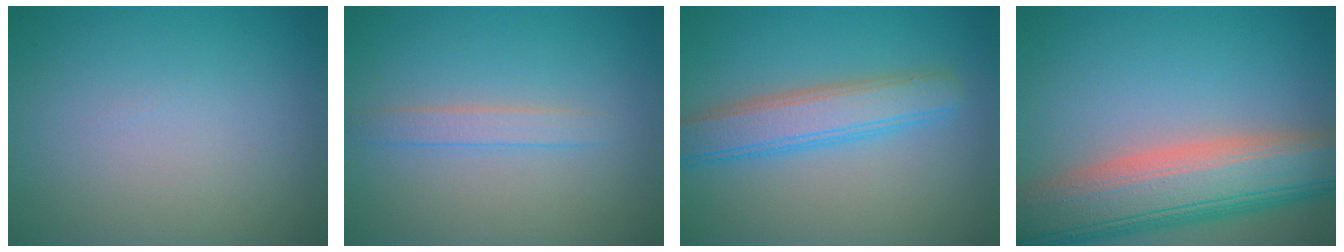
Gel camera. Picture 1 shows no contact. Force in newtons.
{"total": 1.7, "press": 1.7, "slide": 0.0}
{"total": 4.5, "press": 4.5, "slide": 0.1}
{"total": 10.4, "press": 10.4, "slide": 0.6}